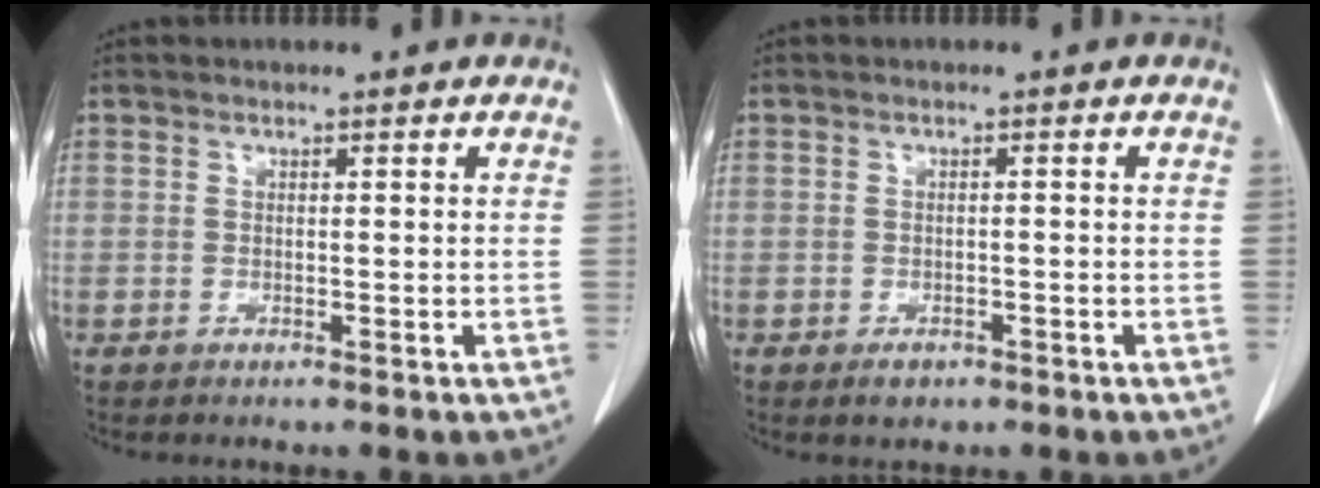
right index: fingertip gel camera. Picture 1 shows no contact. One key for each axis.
{"total": 1.7, "fx": -1.1, "fy": 1.1, "fz": 0.8, "tx": -0.010, "ty": 0.001, "tz": -0.010}